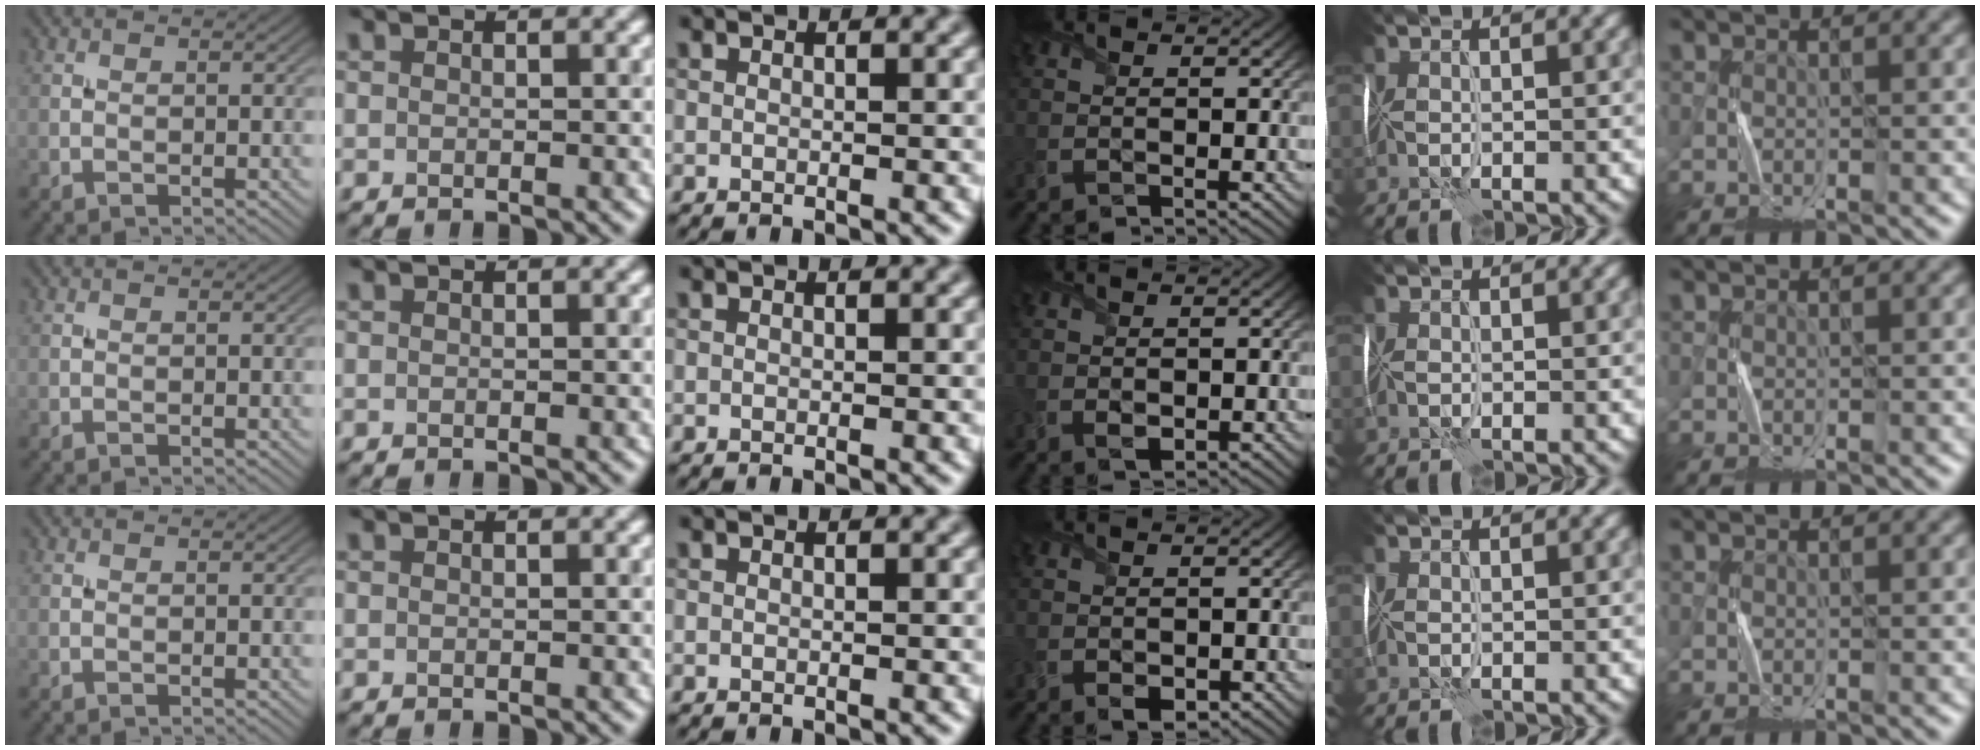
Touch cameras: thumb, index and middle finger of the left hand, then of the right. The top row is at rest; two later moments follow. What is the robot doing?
{"motion": "fold", "object": "handkerchief"}